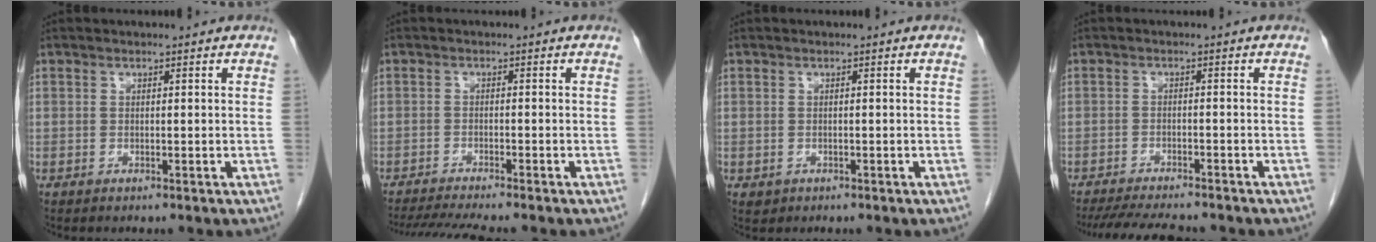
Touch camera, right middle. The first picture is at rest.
{"total": 7.5, "force": [-6.7, -0.4, 3.4], "torque": [-0.052, -0.017, -0.108]}
{"total": 1.0, "force": [-0.3, 0.9, 0.2], "torque": [-0.006, 0.003, 0.004]}
{"total": 10.1, "force": [-9.0, 1.5, 4.2], "torque": [-0.064, -0.014, -0.131]}